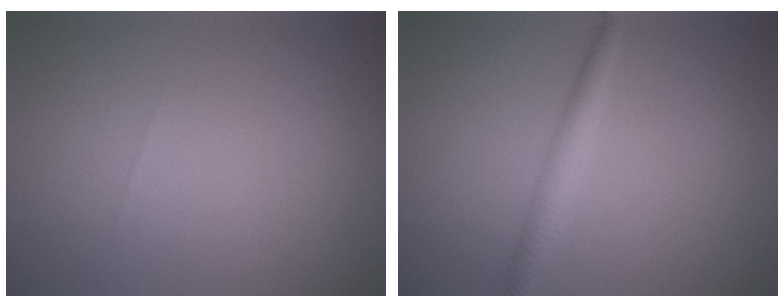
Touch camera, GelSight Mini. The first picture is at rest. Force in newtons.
{"total": 2.3, "press": 2.3, "slide": 0.0}